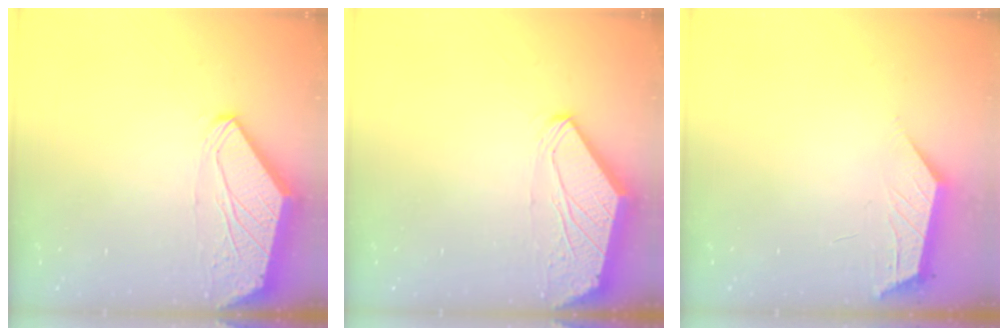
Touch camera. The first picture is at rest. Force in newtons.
{"total": 0.0}
{"total": 1.8, "press": 1.8, "slide": 0.4}